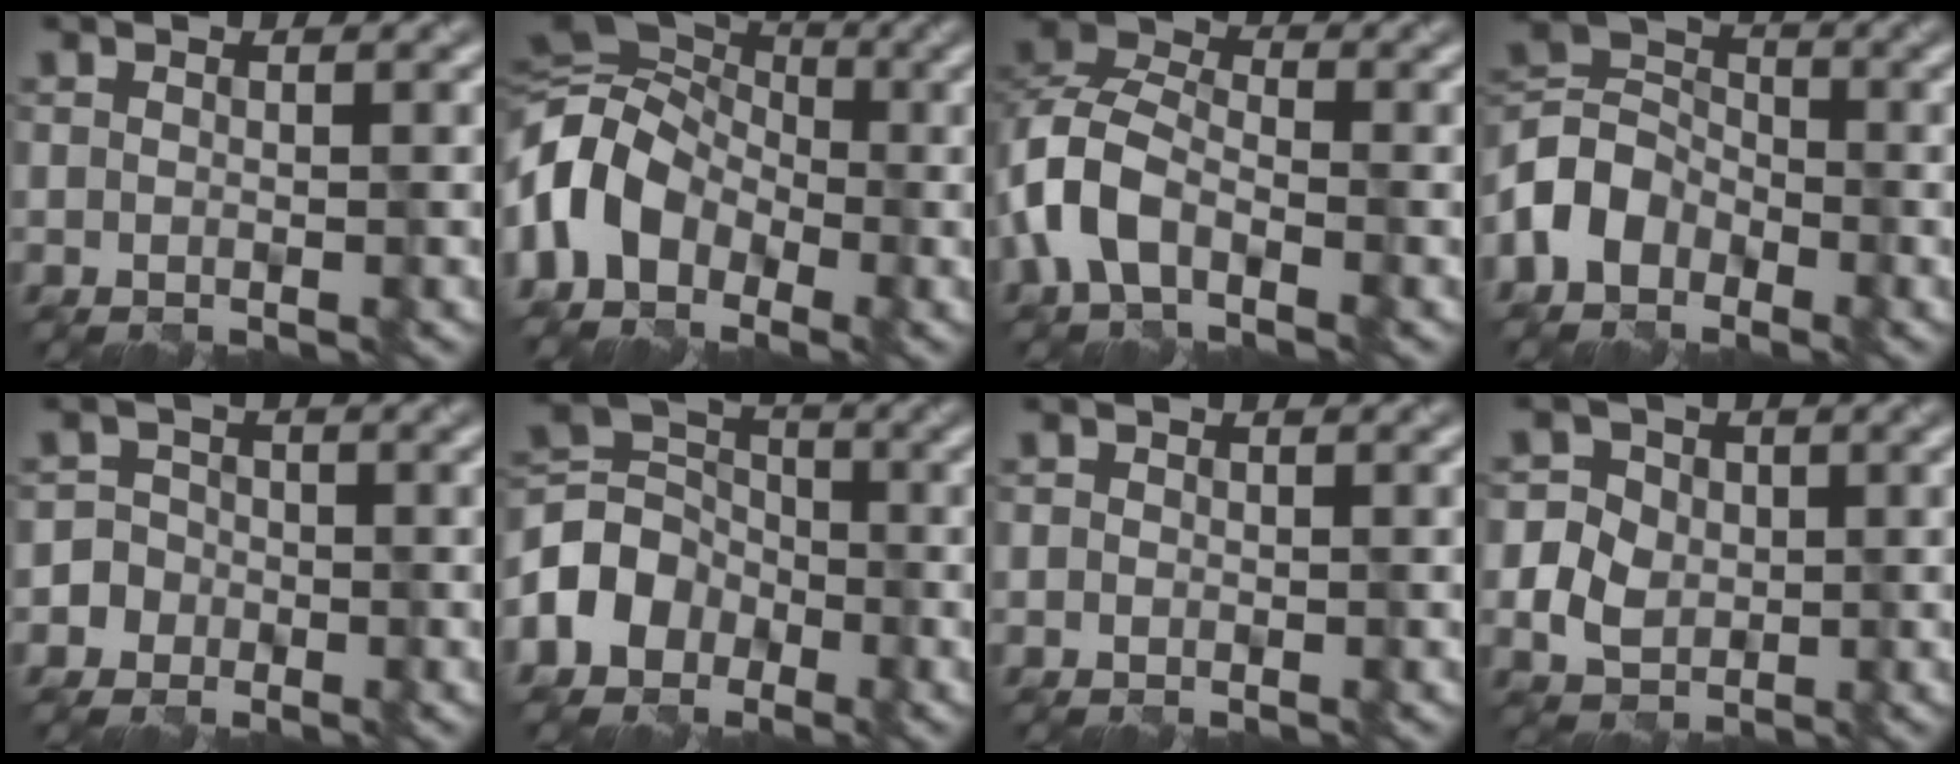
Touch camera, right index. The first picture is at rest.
{"total": 11.0, "force": [-2.4, 8.1, 7.0], "torque": [-0.142, 0.003, -0.067]}
{"total": 5.5, "force": [-2.6, 3.4, 3.5], "torque": [-0.075, 0.006, -0.061]}
{"total": 4.6, "force": [-2.5, 3.5, 1.7], "torque": [-0.036, 0.007, -0.064]}
{"total": 3.7, "force": [-1.6, 3.4, 0.2], "torque": [0.025, 0.004, -0.043]}
{"total": 5.5, "force": [-2.4, 4.5, 1.9], "torque": [-0.034, 0.008, -0.064]}
{"total": 0.6, "force": [-0.1, 0.5, -0.1], "torque": [0.006, -0.004, -0.002]}
{"total": 5.4, "force": [-0.1, 4.9, 2.1], "torque": [-0.025, 0.013, -0.012]}